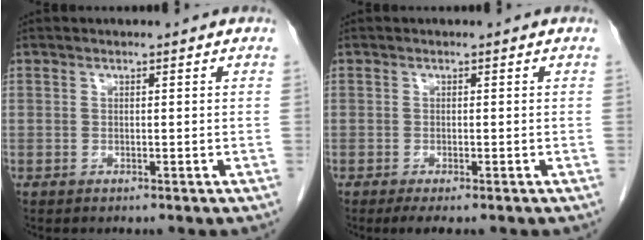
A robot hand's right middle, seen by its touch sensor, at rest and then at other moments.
{"total": 2.9, "force": [-2.1, 0.7, 1.9], "torque": [-0.027, -0.008, -0.029]}